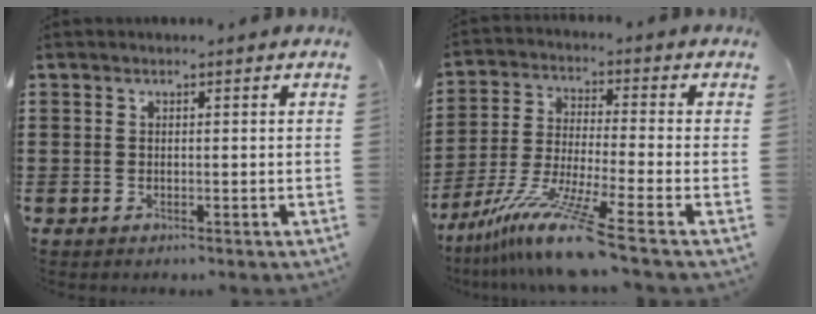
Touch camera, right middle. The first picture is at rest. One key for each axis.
{"total": 11.5, "fx": -9.0, "fy": -0.4, "fz": 7.2, "tx": -0.146, "ty": -0.006, "tz": -0.176}